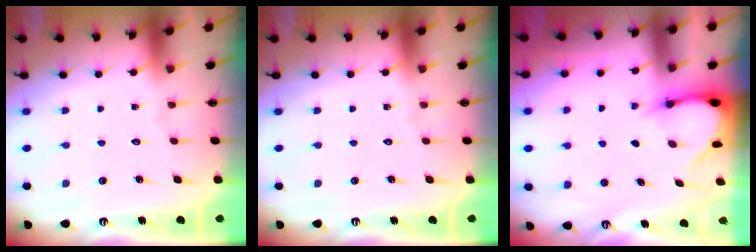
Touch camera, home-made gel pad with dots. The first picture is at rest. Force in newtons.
{"total": 0.0}
{"total": 3.6, "press": 3.6, "slide": 0.3}